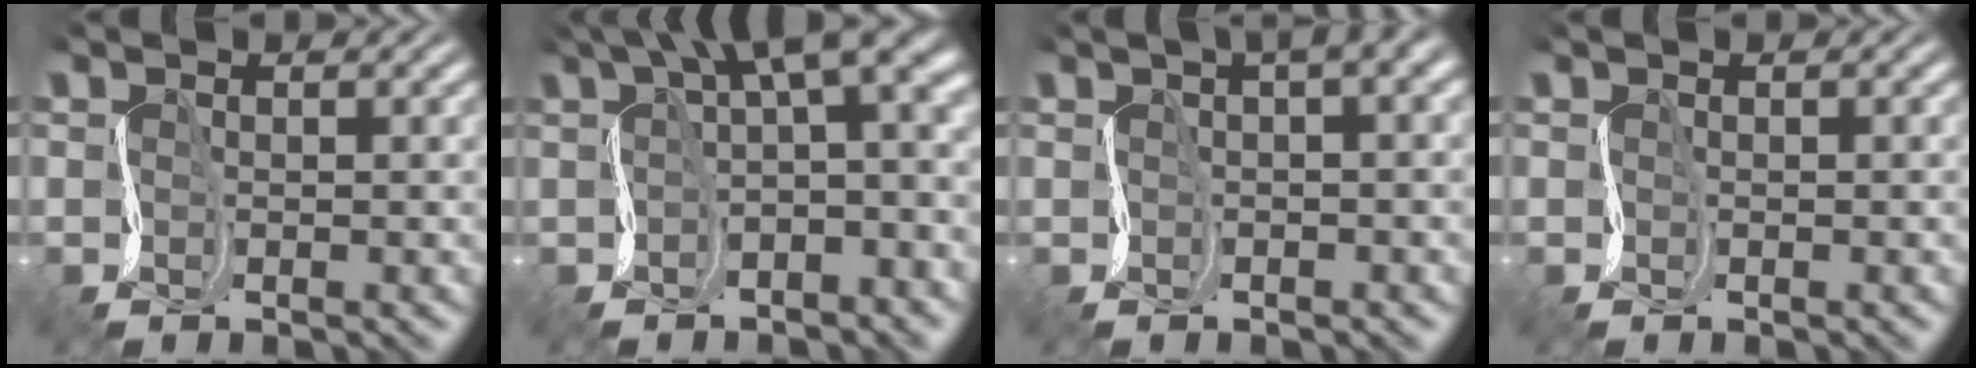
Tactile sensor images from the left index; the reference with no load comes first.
{"total": 9.8, "force": [2.9, 3.8, 8.5], "torque": [-0.121, 0.017, 0.050]}
{"total": 4.3, "force": [1.6, 0.9, 4.0], "torque": [-0.046, 0.018, 0.021]}
{"total": 0.0}